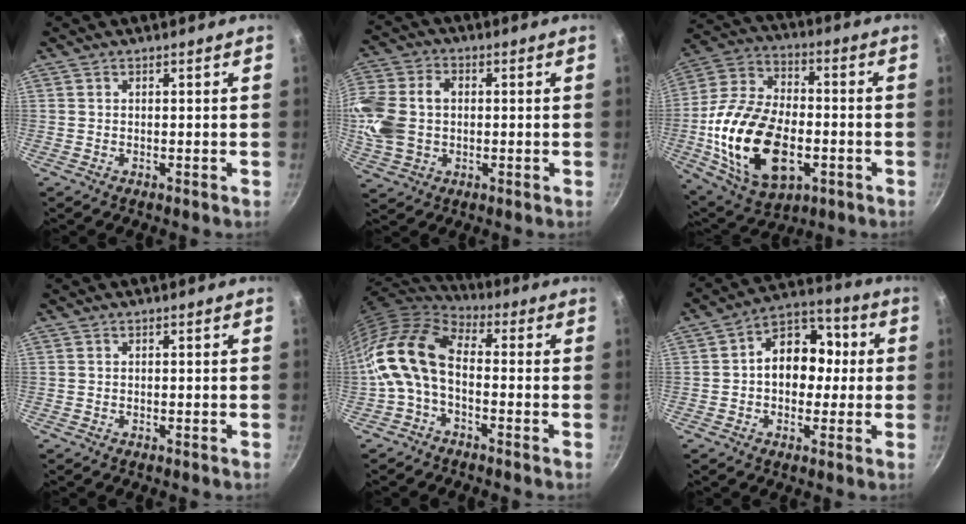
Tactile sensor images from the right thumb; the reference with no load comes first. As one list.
[{"total": 15.4, "force": [0.5, 11.5, 10.1], "torque": [-0.216, 0.025, 0.007]}, {"total": 24.2, "force": [-5.2, 14.6, 18.6], "torque": [-0.343, 0.024, -0.086]}, {"total": 0.0}, {"total": 13.8, "force": [-2.4, 8.2, 10.8], "torque": [-0.205, 0.038, -0.065]}, {"total": 12.7, "force": [0.7, 9.6, 8.3], "torque": [-0.065, 0.037, -0.008]}]